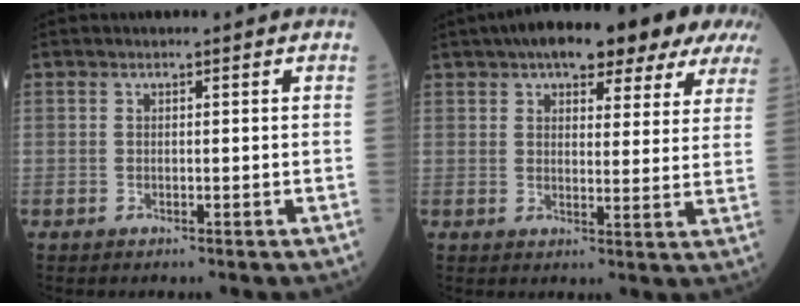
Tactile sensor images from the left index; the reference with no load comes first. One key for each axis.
{"total": 16.2, "fx": 11.6, "fy": 5.3, "fz": 10.0, "tx": -0.131, "ty": 0.040, "tz": 0.139}